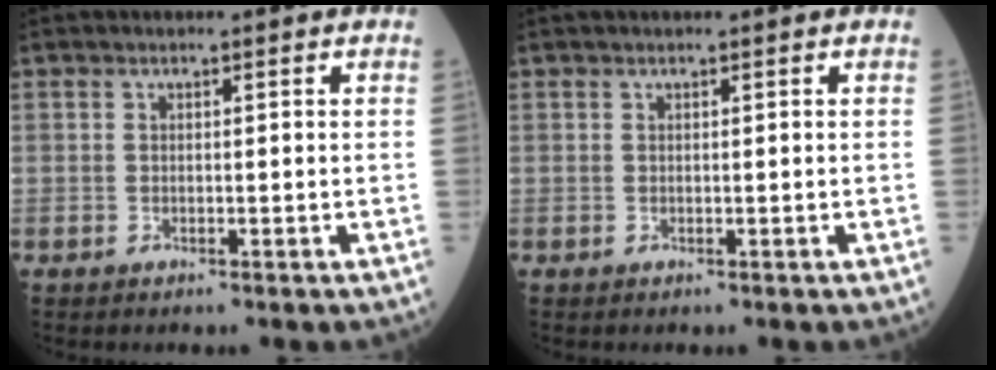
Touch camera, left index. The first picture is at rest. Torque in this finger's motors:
{"motor_torque": [0.13, -0.11, 0.04, 0.00]}